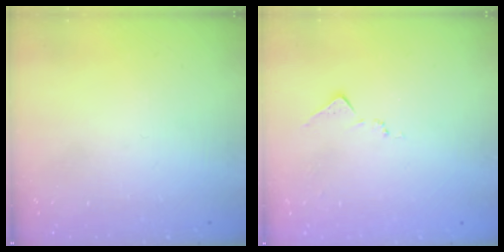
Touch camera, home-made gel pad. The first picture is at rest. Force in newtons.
{"total": 7.3, "press": 7.2, "slide": 0.8}